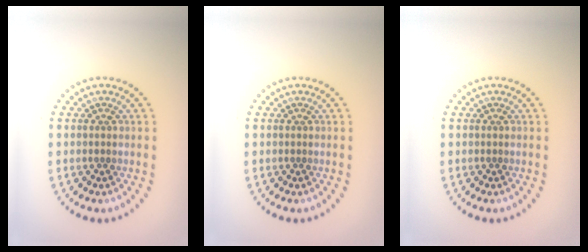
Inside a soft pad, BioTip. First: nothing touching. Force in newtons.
{"total": 0.0}
{"total": 0.0}